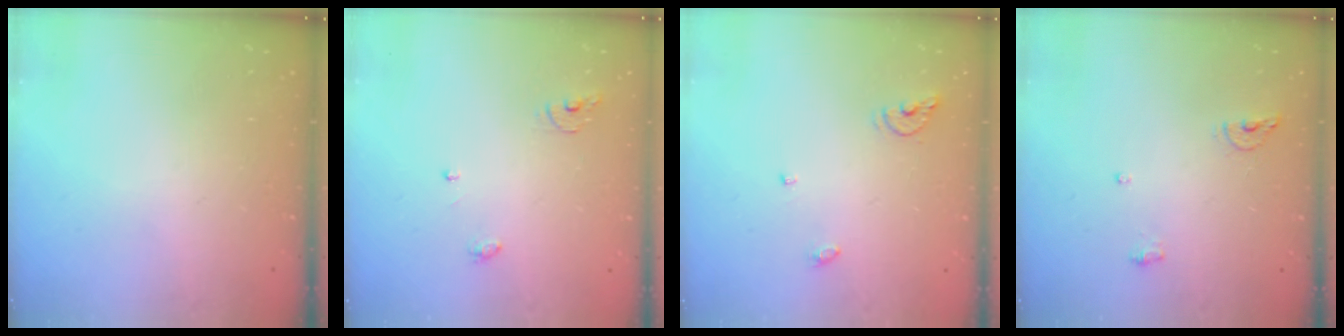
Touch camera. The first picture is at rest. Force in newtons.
{"total": 3.9, "press": 3.9, "slide": 0.2}
{"total": 6.2, "press": 6.2, "slide": 0.4}
{"total": 6.1, "press": 5.9, "slide": 1.4}